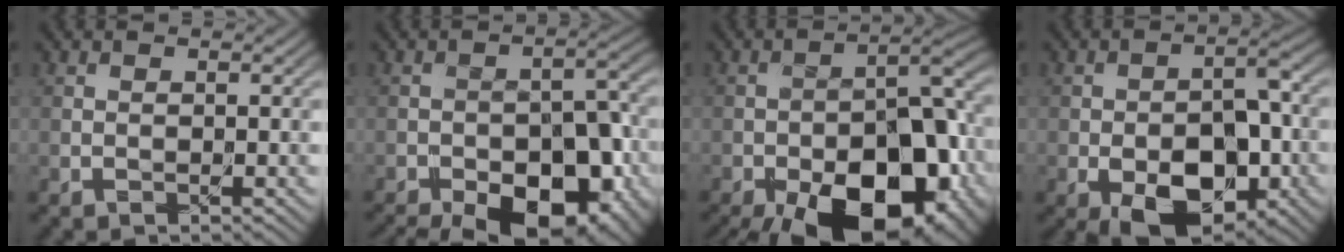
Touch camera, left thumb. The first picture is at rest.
{"total": 16.4, "force": [-9.8, 8.3, 10.2], "torque": [-0.092, -0.009, -0.135]}
{"total": 20.7, "force": [-11.8, 10.5, 13.4], "torque": [-0.173, -0.028, -0.162]}
{"total": 12.0, "force": [-5.4, 6.4, 8.6], "torque": [-0.117, -0.014, -0.090]}